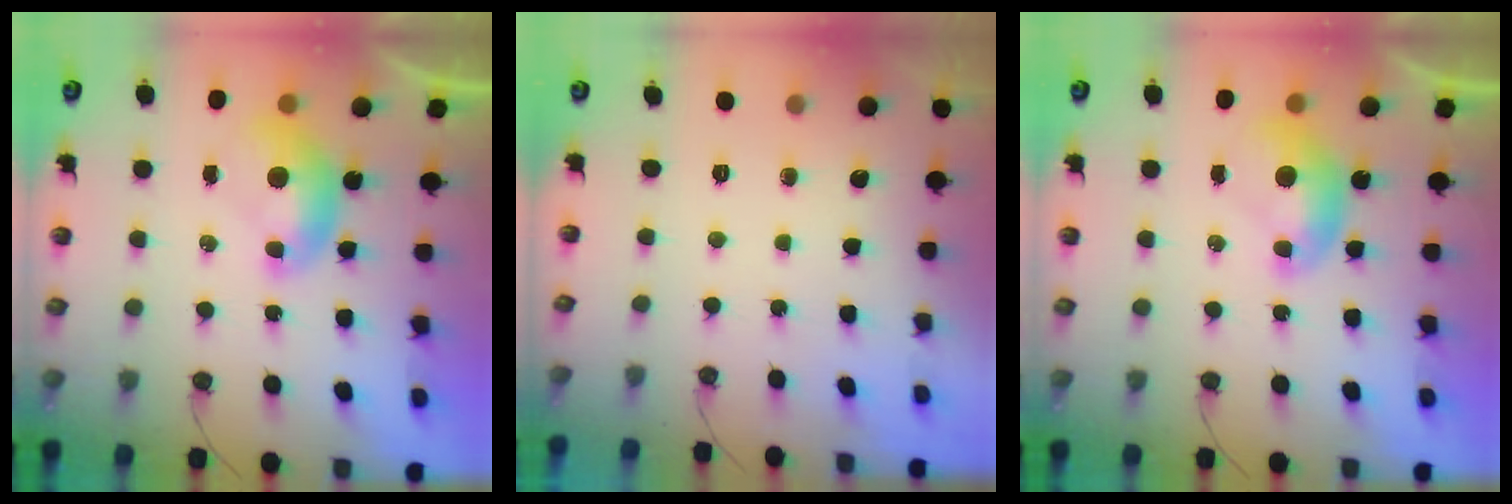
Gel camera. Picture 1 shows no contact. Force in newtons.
{"total": 0.0}
{"total": 0.0}